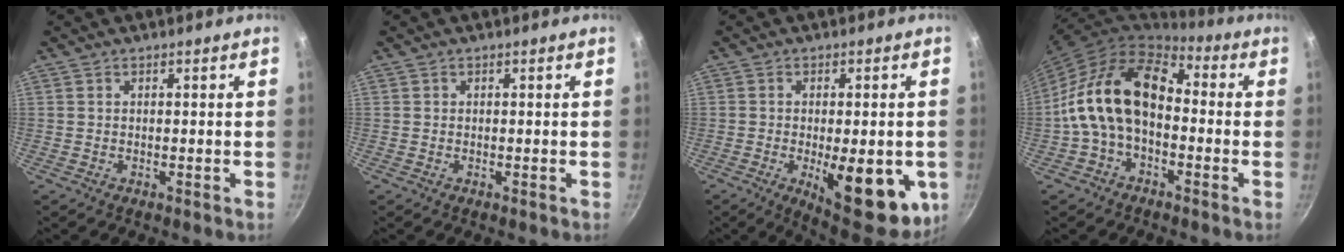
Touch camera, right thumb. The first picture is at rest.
{"total": 0.0}
{"total": 16.8, "force": [-4.2, 6.6, 14.9], "torque": [-0.161, -0.007, -0.044]}
{"total": 15.7, "force": [-1.1, 10.1, 11.9], "torque": [-0.193, 0.044, -0.038]}